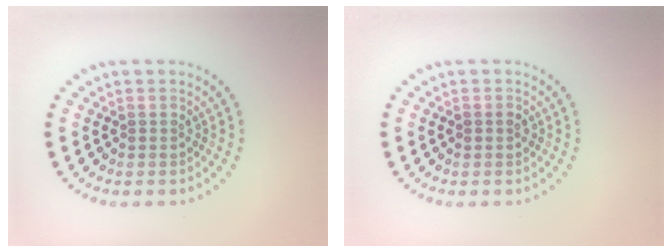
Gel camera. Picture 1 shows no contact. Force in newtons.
{"total": 0.9, "press": 0.9, "slide": 0.1}